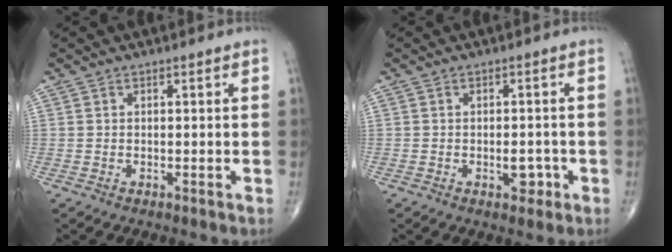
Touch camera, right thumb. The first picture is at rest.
{"total": 3.1, "force": [-1.1, 1.8, 2.3], "torque": [-0.016, 0.004, -0.011]}